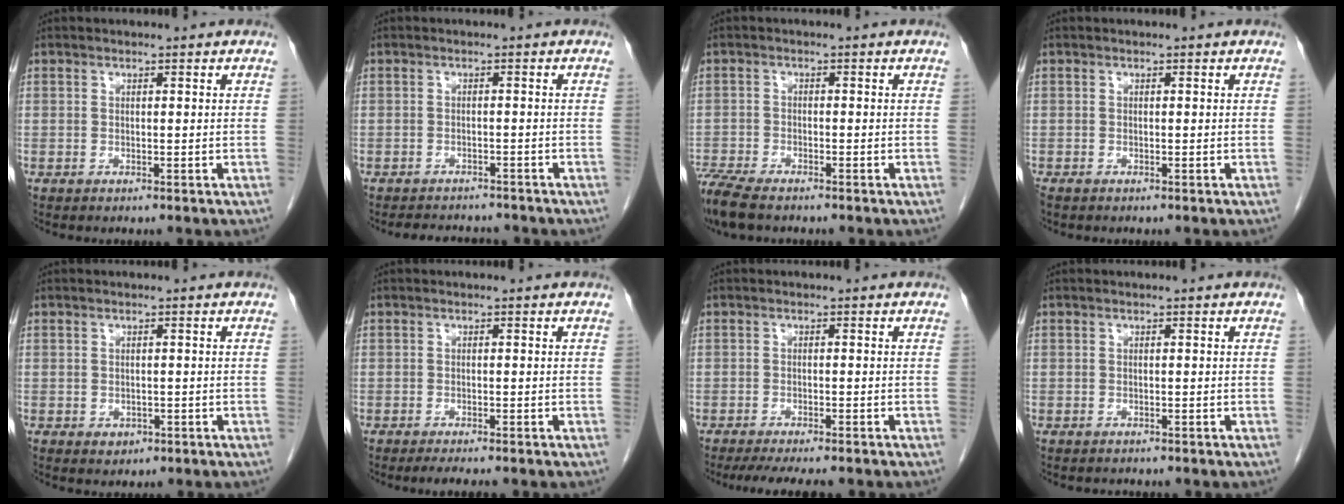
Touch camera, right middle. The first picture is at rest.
{"total": 5.6, "force": [-5.2, 1.5, 1.2], "torque": [-0.017, -0.003, -0.068]}
{"total": 7.3, "force": [-6.0, 1.7, 3.8], "torque": [-0.078, -0.017, -0.110]}
{"total": 0.7, "force": [-0.6, 0.2, 0.3], "torque": [-0.009, -0.002, -0.011]}
{"total": 1.5, "force": [-0.5, 1.2, 0.7], "torque": [-0.010, 0.003, 0.001]}
{"total": 2.7, "force": [-2.2, 0.1, 1.5], "torque": [-0.024, -0.008, -0.030]}
{"total": 7.7, "force": [-6.5, 1.1, 4.0], "torque": [-0.055, -0.012, -0.095]}
{"total": 0.7, "force": [-0.7, 0.2, 0.1], "torque": [-0.011, -0.003, -0.011]}